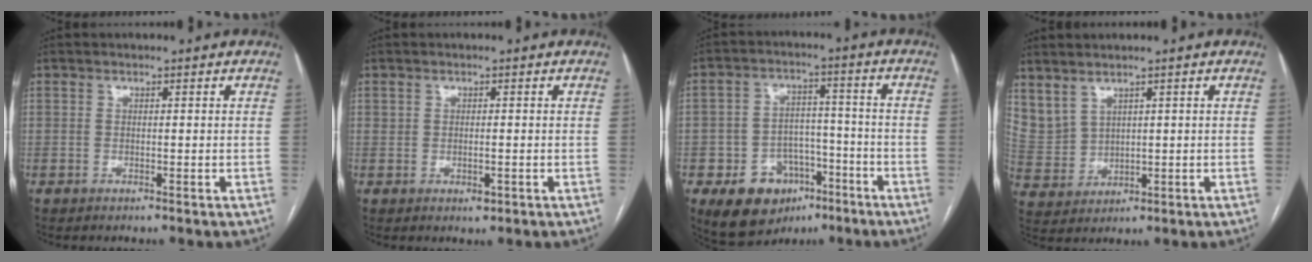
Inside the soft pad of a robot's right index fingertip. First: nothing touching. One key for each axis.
{"total": 1.7, "fx": -0.1, "fy": 1.0, "fz": 1.3, "tx": -0.024, "ty": -0.002, "tz": 0.003}
{"total": 10.9, "fx": -5.7, "fy": 8.0, "fz": 4.7, "tx": -0.073, "ty": 0.027, "tz": -0.079}
{"total": 6.7, "fx": 4.6, "fy": 3.9, "fz": 2.9, "tx": -0.076, "ty": 0.007, "tz": 0.121}